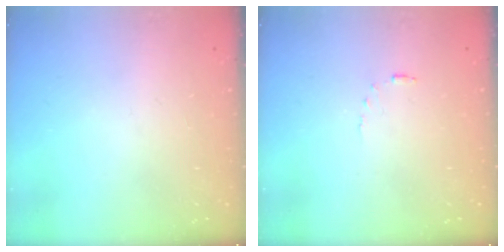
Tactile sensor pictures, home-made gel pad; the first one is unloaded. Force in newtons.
{"total": 2.5, "press": 2.5, "slide": 0.5}